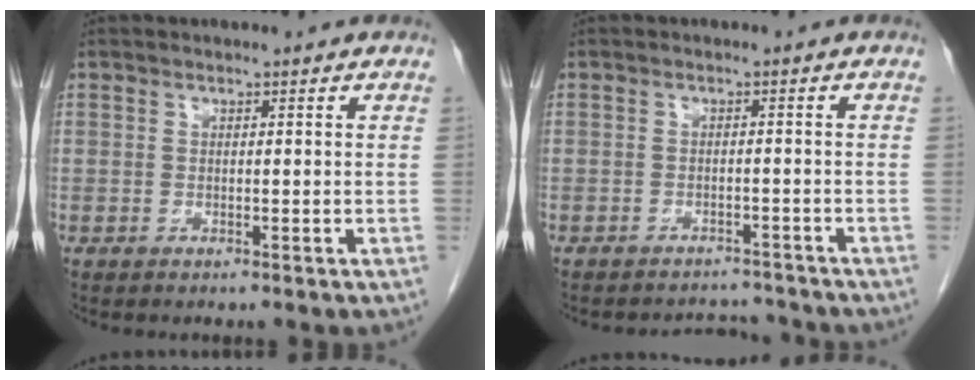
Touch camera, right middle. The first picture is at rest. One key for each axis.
{"total": 4.7, "fx": -4.6, "fy": 0.9, "fz": -0.6, "tx": 0.008, "ty": 0.007, "tz": -0.061}